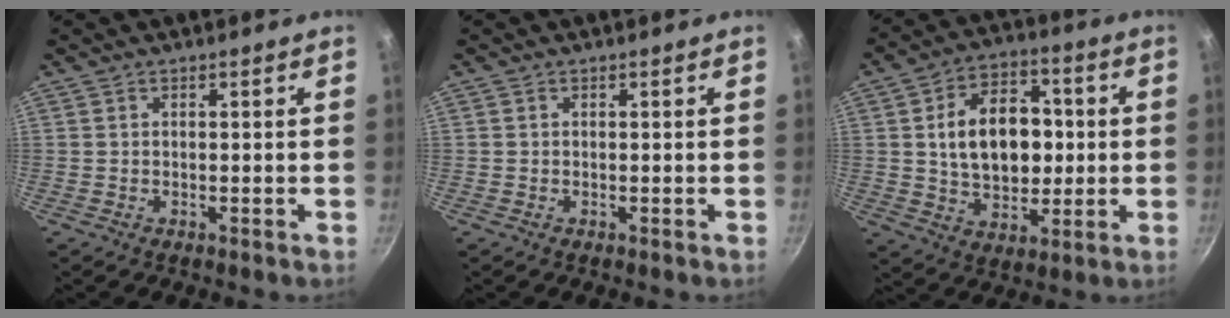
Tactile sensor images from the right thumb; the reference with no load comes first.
{"total": 0.0}
{"total": 16.1, "force": [1.3, 11.1, 11.6], "torque": [-0.148, 0.012, 0.022]}